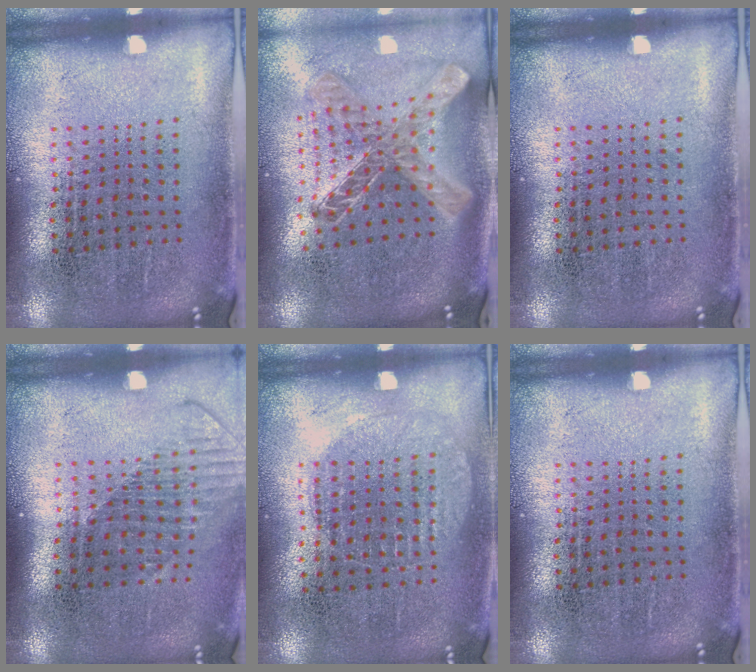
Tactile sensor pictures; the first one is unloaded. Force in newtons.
{"total": 1.6, "press": 1.4, "slide": 0.8}
{"total": 0.0}
{"total": 1.6, "press": 1.2, "slide": 1.0}
{"total": 0.9, "press": 0.9, "slide": 0.3}
{"total": 0.0}